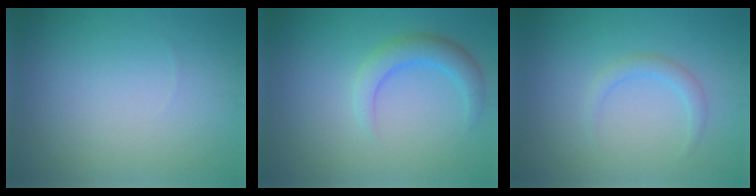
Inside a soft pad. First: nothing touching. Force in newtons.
{"total": 3.0, "press": 3.0, "slide": 0.2}
{"total": 1.5, "press": 1.5, "slide": 0.1}